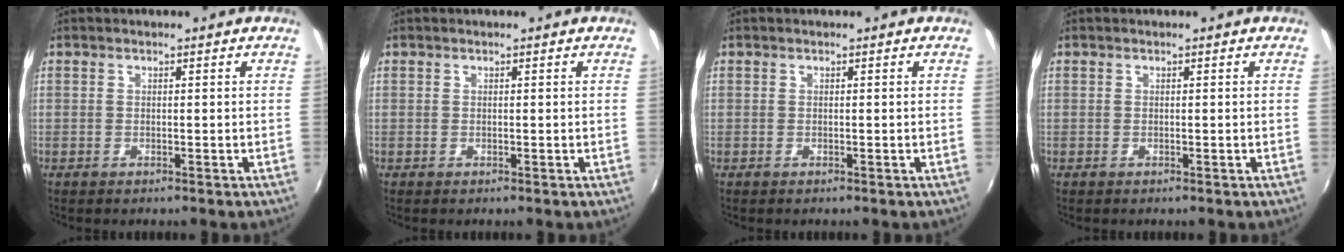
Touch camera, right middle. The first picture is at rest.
{"total": 0.0}
{"total": 0.0}
{"total": 0.0}